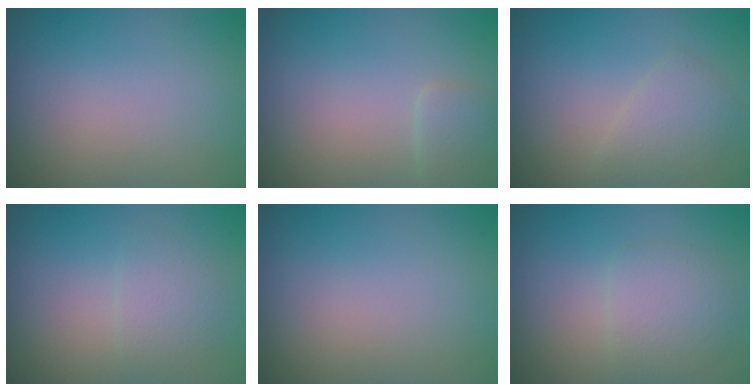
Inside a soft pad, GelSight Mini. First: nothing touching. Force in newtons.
{"total": 1.5, "press": 1.5, "slide": 0.1}
{"total": 2.2, "press": 2.2, "slide": 0.0}
{"total": 1.8, "press": 1.8, "slide": 0.1}
{"total": 0.0}
{"total": 2.8, "press": 2.8, "slide": 0.1}